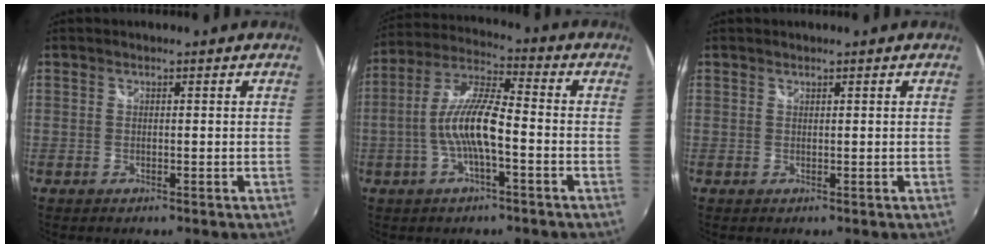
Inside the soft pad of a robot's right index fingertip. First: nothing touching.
{"total": 10.6, "force": [-2.8, 2.3, 10.0], "torque": [-0.211, 0.008, -0.054]}
{"total": 0.0}